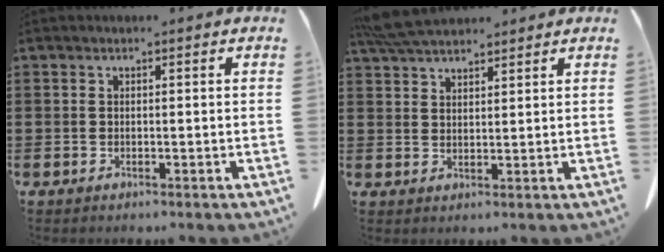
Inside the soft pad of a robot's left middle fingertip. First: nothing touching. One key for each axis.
{"total": 5.7, "fx": 5.1, "fy": 1.2, "fz": 2.2, "tx": -0.057, "ty": -0.008, "tz": 0.098}